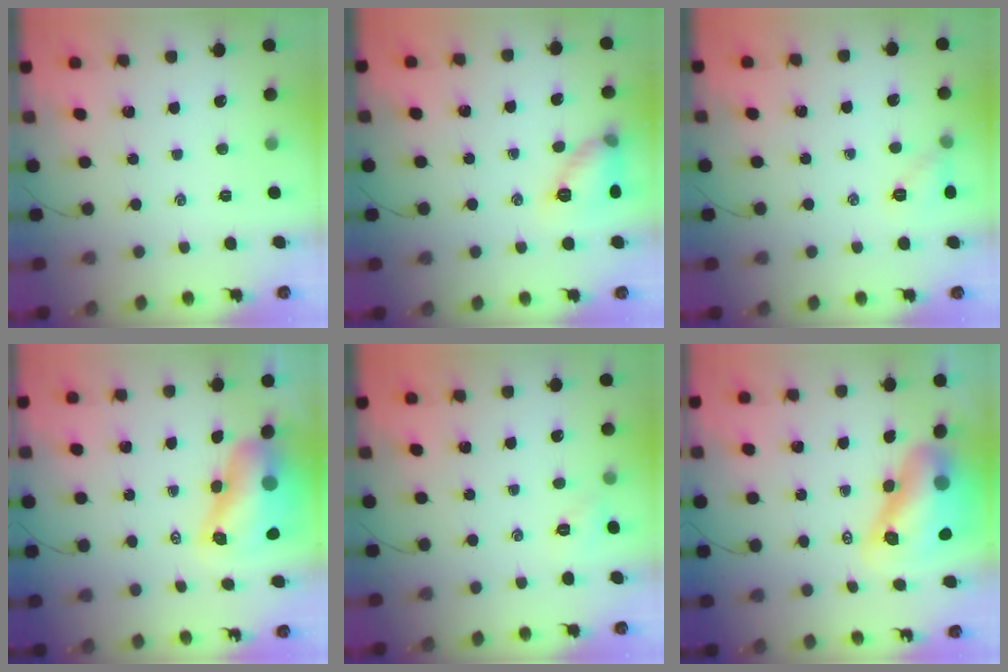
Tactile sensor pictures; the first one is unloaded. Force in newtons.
{"total": 11.1, "press": 11.0, "slide": 0.7}
{"total": 6.0, "press": 5.7, "slide": 1.7}
{"total": 10.7, "press": 10.0, "slide": 3.7}
{"total": 2.1, "press": 2.1, "slide": 0.6}
{"total": 12.6, "press": 12.1, "slide": 3.7}